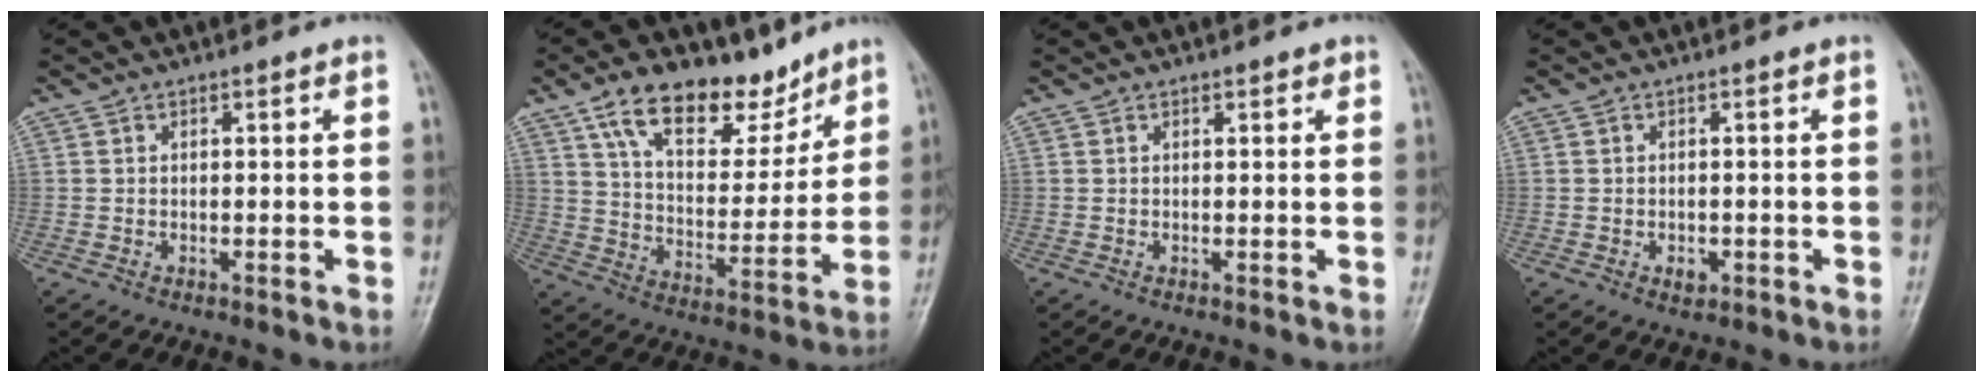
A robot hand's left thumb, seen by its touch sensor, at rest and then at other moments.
{"total": 16.7, "force": [11.4, 8.4, 8.9], "torque": [-0.098, -0.058, 0.199]}
{"total": 0.8, "force": [0.5, 0.4, 0.4], "torque": [-0.003, -0.002, 0.005]}
{"total": 2.0, "force": [-0.7, 1.4, 1.2], "torque": [-0.011, 0.002, -0.006]}